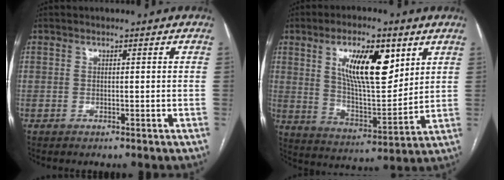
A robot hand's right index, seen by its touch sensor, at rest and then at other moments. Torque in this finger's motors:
{"motor_torque": [1.19, 0.94, 0.66, 0.21]}